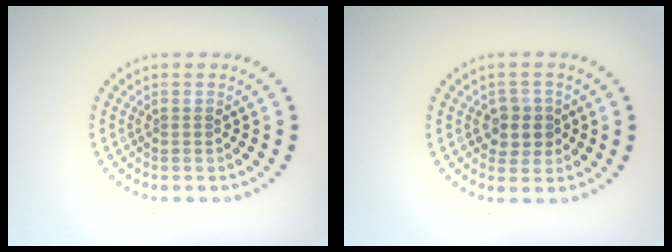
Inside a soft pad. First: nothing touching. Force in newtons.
{"total": 2.4, "press": 2.3, "slide": 0.8}